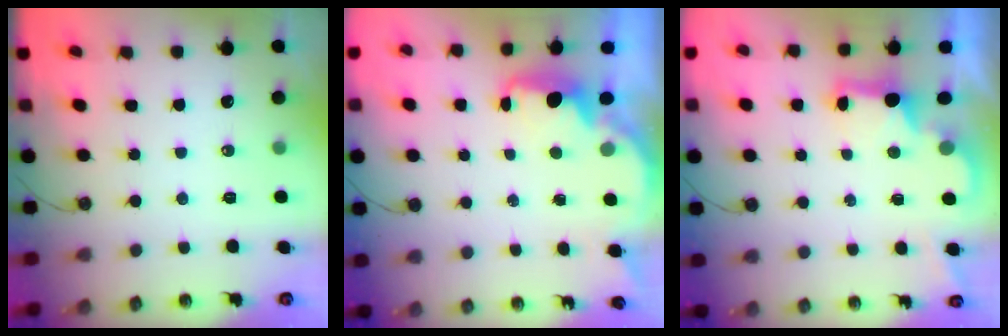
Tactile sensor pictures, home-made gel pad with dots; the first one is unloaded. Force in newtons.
{"total": 2.4, "press": 2.3, "slide": 0.8}
{"total": 2.3, "press": 2.2, "slide": 0.7}